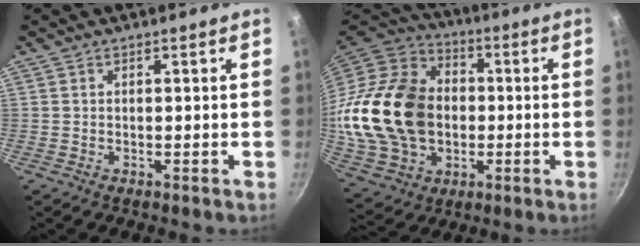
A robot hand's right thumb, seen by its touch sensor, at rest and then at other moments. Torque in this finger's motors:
{"motor_torque": [2.44, 2.58, 2.50, -0.28, 0.64]}